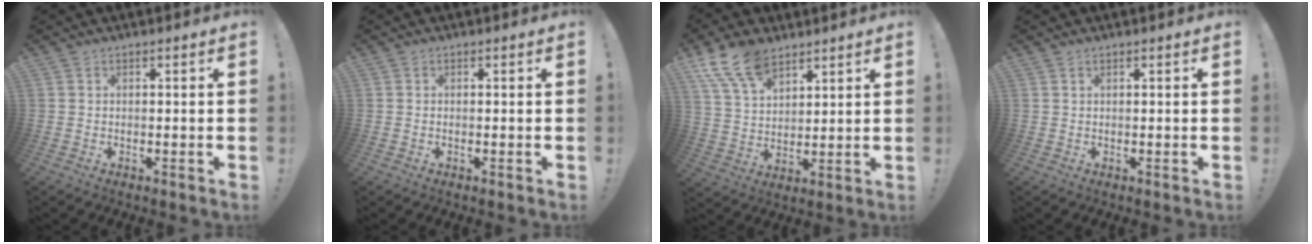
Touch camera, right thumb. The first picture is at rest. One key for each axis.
{"total": 0.0}
{"total": 12.6, "fx": 8.9, "fy": 6.6, "fz": 6.0, "tx": -0.115, "ty": -0.043, "tz": 0.169}
{"total": 0.6, "fx": 0.4, "fy": 0.0, "fz": 0.4, "tx": -0.007, "ty": 0.000, "tz": 0.007}